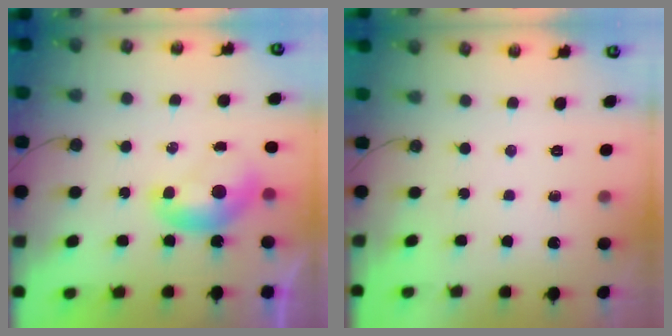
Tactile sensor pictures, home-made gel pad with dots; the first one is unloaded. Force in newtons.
{"total": 0.0}